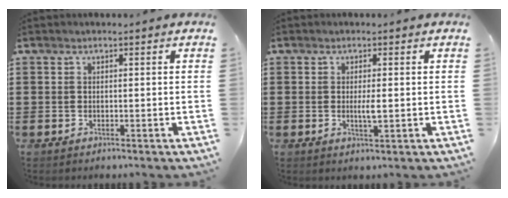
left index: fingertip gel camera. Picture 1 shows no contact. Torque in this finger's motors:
{"motor_torque": [0.58, 0.08, 0.08, 0.06]}